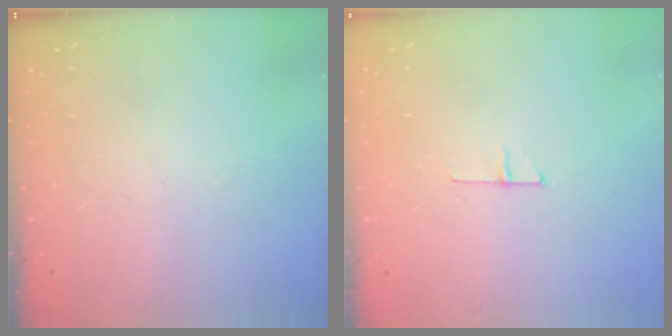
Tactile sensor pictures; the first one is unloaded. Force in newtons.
{"total": 4.5, "press": 4.5, "slide": 0.4}